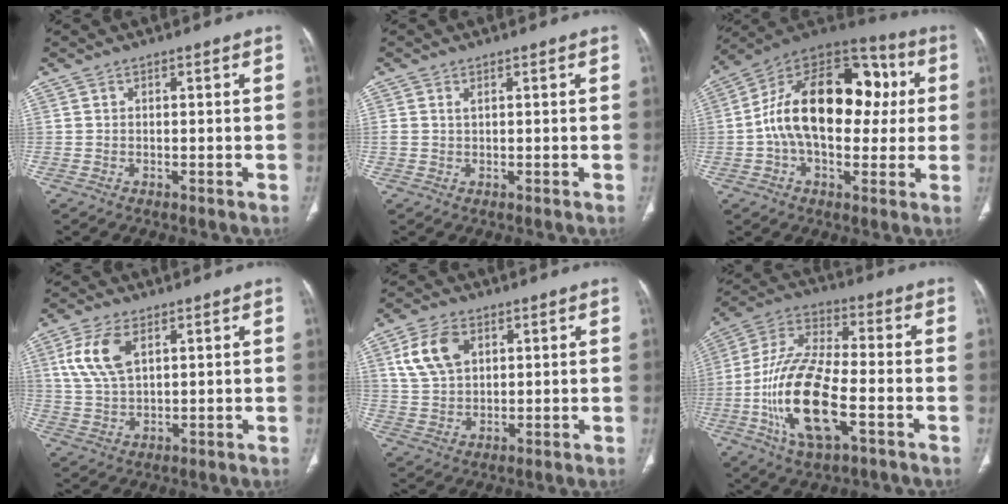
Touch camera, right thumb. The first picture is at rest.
{"total": 1.0, "force": [0.5, 0.6, 0.7], "torque": [-0.016, 0.004, 0.014]}
{"total": 24.7, "force": [2.2, 15.0, 19.5], "torque": [-0.297, 0.041, 0.028]}
{"total": 8.9, "force": [3.5, 4.6, 6.8], "torque": [-0.144, -0.004, 0.073]}
{"total": 9.0, "force": [3.5, 5.8, 5.8], "torque": [-0.102, -0.006, 0.073]}
{"total": 19.0, "force": [-5.4, 7.3, 16.6], "torque": [-0.339, 0.022, -0.096]}